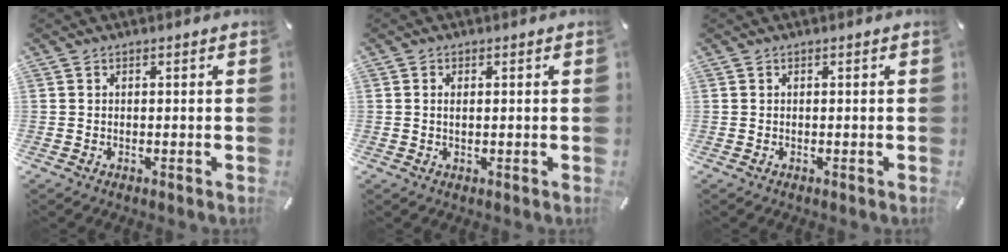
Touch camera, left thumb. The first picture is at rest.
{"total": 0.9, "force": [0.2, 0.5, 0.8], "torque": [-0.017, 0.002, 0.003]}
{"total": 0.0}